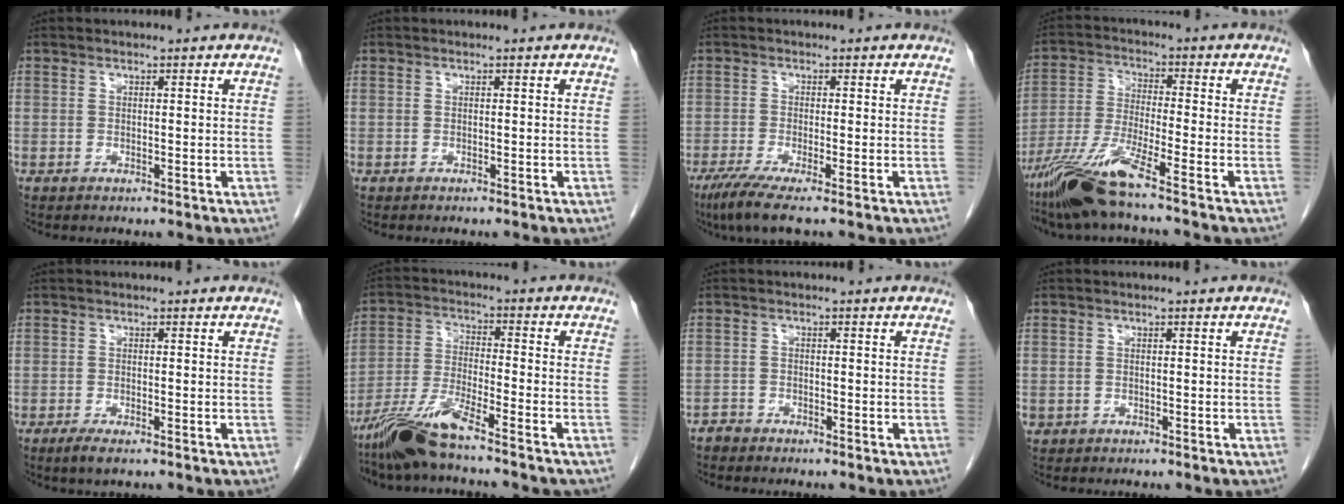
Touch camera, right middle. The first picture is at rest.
{"total": 0.0}
{"total": 5.0, "force": [-3.3, 0.0, 3.7], "torque": [-0.069, -0.015, -0.064]}
{"total": 9.9, "force": [-7.2, -0.9, 6.7], "torque": [-0.144, -0.028, -0.139]}
{"total": 2.2, "force": [-1.4, 0.5, 1.6], "torque": [-0.032, -0.005, -0.023]}
{"total": 9.7, "force": [-7.8, 0.2, 5.8], "torque": [-0.124, -0.020, -0.148]}
{"total": 1.4, "force": [-1.3, 0.4, -0.3], "torque": [0.007, 0.001, -0.026]}
{"total": 0.8, "force": [-0.3, 0.7, 0.1], "torque": [-0.007, 0.004, -0.002]}